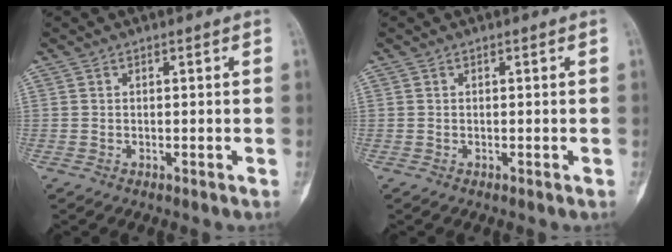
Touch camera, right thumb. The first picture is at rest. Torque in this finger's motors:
{"motor_torque": [0.57, 0.57, 0.00, 0.00, 0.00]}